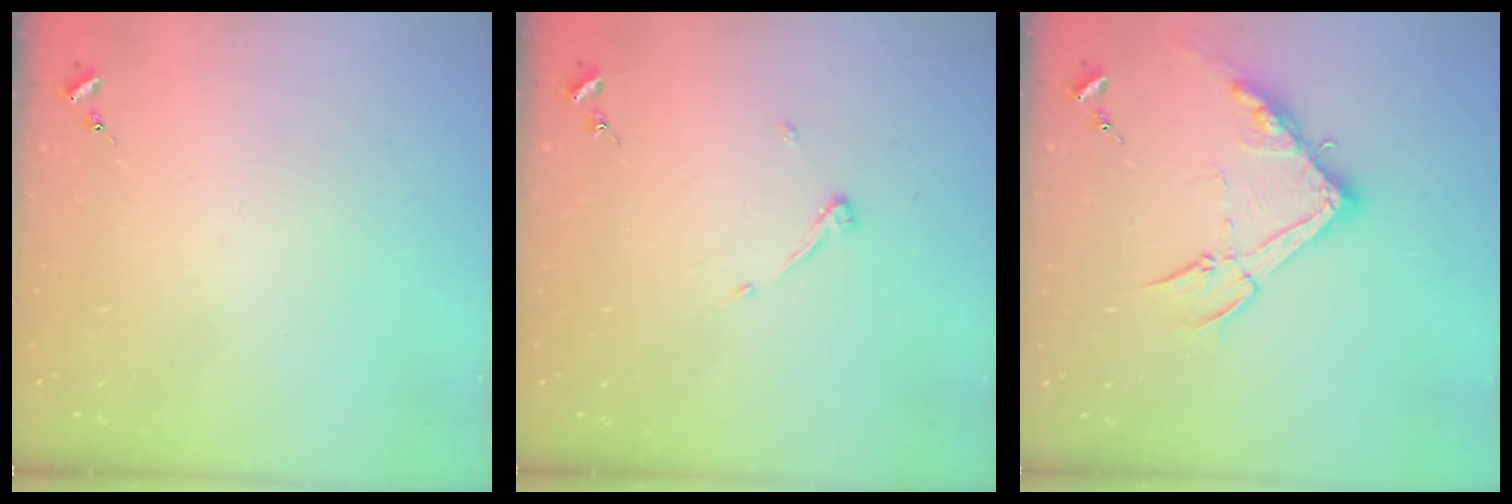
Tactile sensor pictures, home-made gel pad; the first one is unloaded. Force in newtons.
{"total": 3.6, "press": 3.6, "slide": 0.4}
{"total": 15.2, "press": 15.2, "slide": 0.6}